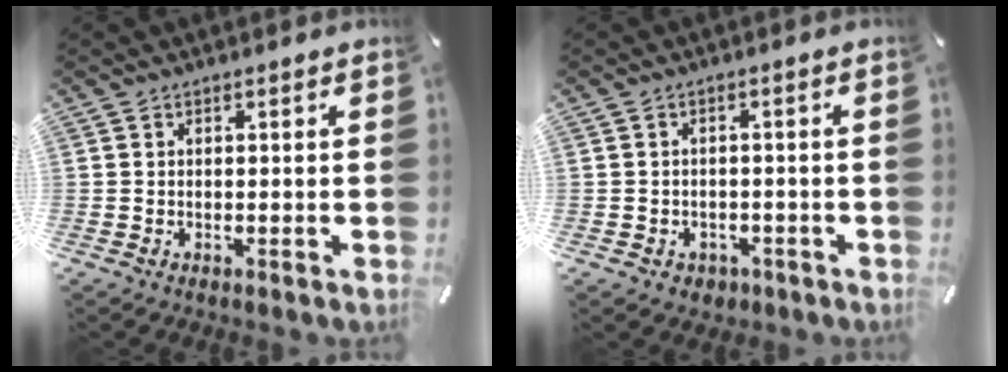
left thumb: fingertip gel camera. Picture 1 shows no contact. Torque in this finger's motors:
{"motor_torque": [-0.31, 0.40, 0.09, 0.09, 0.03]}